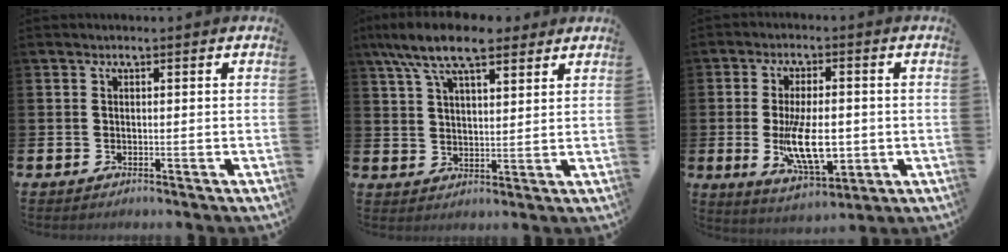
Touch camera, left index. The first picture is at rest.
{"total": 8.8, "force": [7.1, 2.8, 4.4], "torque": [-0.096, -0.016, 0.128]}
{"total": 8.7, "force": [-1.0, 4.0, 7.6], "torque": [-0.138, -0.003, -0.019]}